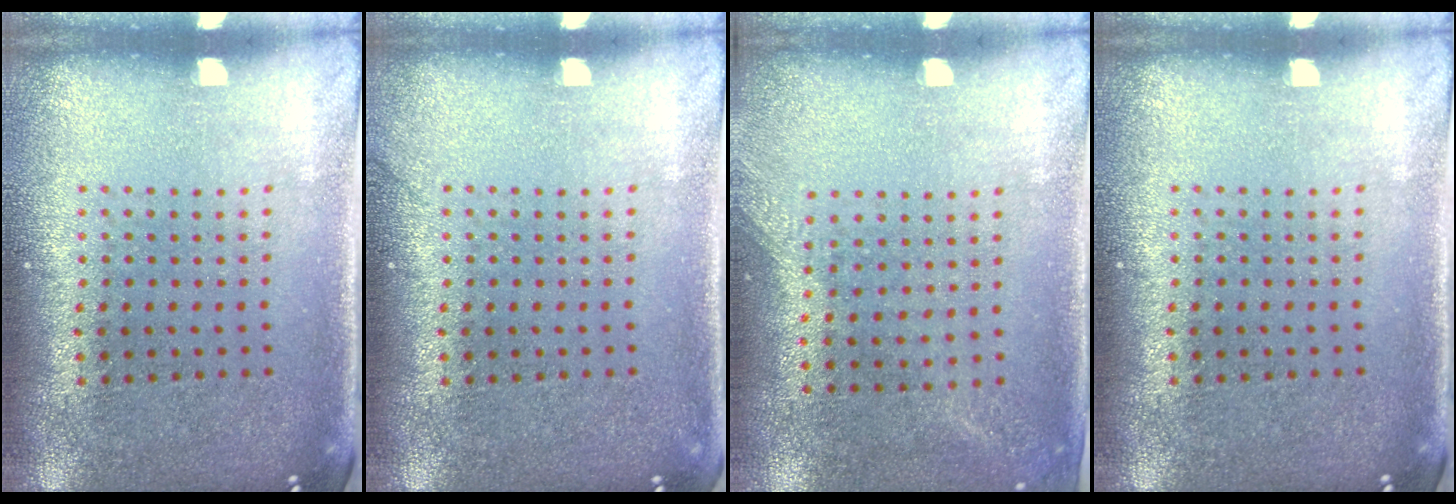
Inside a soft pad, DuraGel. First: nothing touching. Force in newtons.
{"total": 0.5, "press": 0.5, "slide": 0.1}
{"total": 1.3, "press": 1.1, "slide": 0.7}
{"total": 0.0}